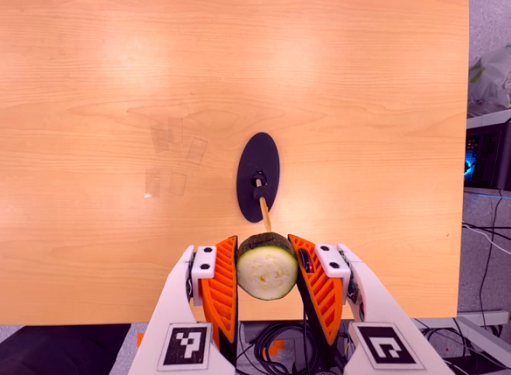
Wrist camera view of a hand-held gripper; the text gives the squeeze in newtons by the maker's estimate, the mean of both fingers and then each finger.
{"total": 12.7, "left": 12.1, "right": 13.4}